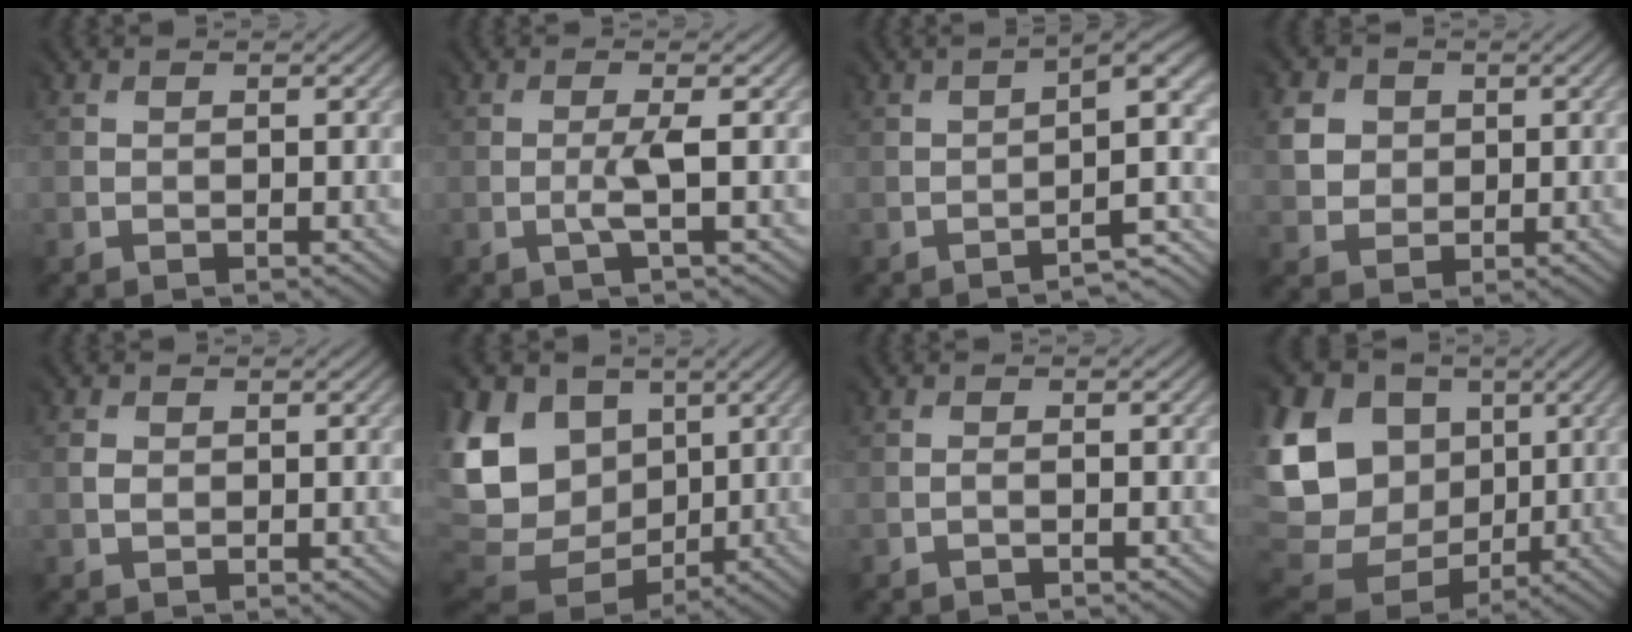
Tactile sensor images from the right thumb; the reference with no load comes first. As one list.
[{"total": 1.4, "force": [-0.5, -0.7, 1.2], "torque": [-0.025, 0.003, -0.016]}, {"total": 6.0, "force": [-3.6, 0.7, 4.8], "torque": [-0.050, 0.009, -0.054]}, {"total": 3.5, "force": [1.4, 3.2, 0.0], "torque": [-0.022, 0.001, 0.020]}, {"total": 0.9, "force": [0.2, 0.9, 0.0], "torque": [0.000, -0.003, 0.005]}, {"total": 15.7, "force": [3.2, 13.3, 7.8], "torque": [-0.238, -0.001, 0.091]}, {"total": 0.7, "force": [-0.3, -0.5, -0.3], "torque": [0.005, 0.000, -0.006]}, {"total": 17.2, "force": [2.9, 14.7, 8.5], "torque": [-0.240, -0.003, 0.086]}]